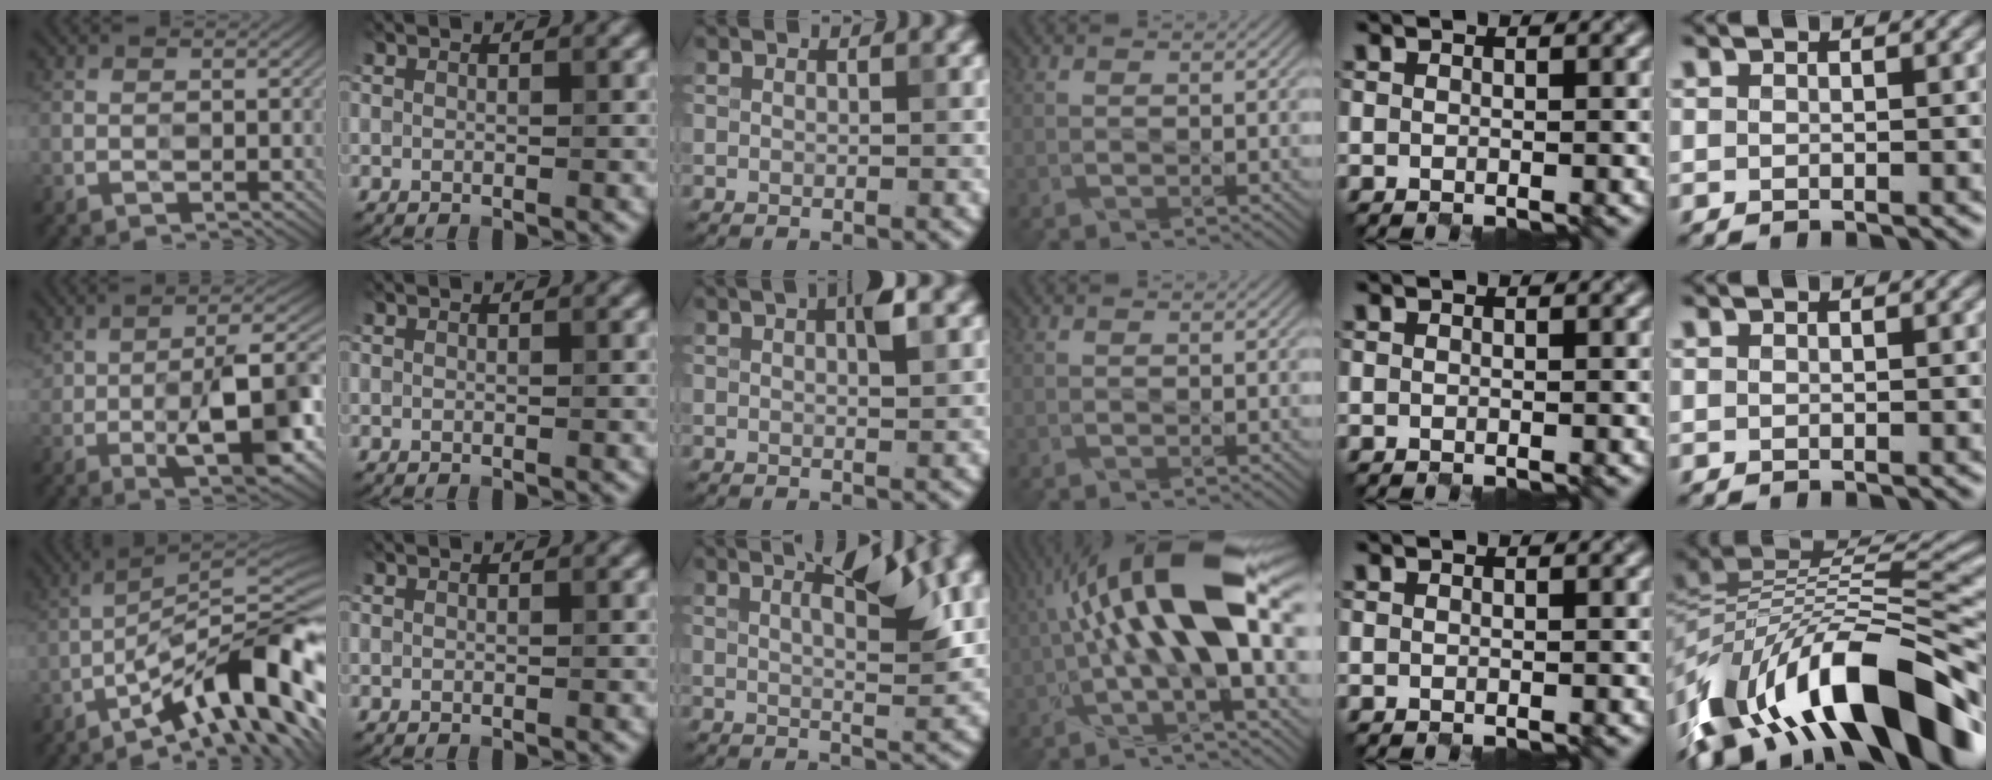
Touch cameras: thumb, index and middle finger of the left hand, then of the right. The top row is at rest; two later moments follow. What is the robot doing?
{"motion": "open", "object": "hinged tin"}